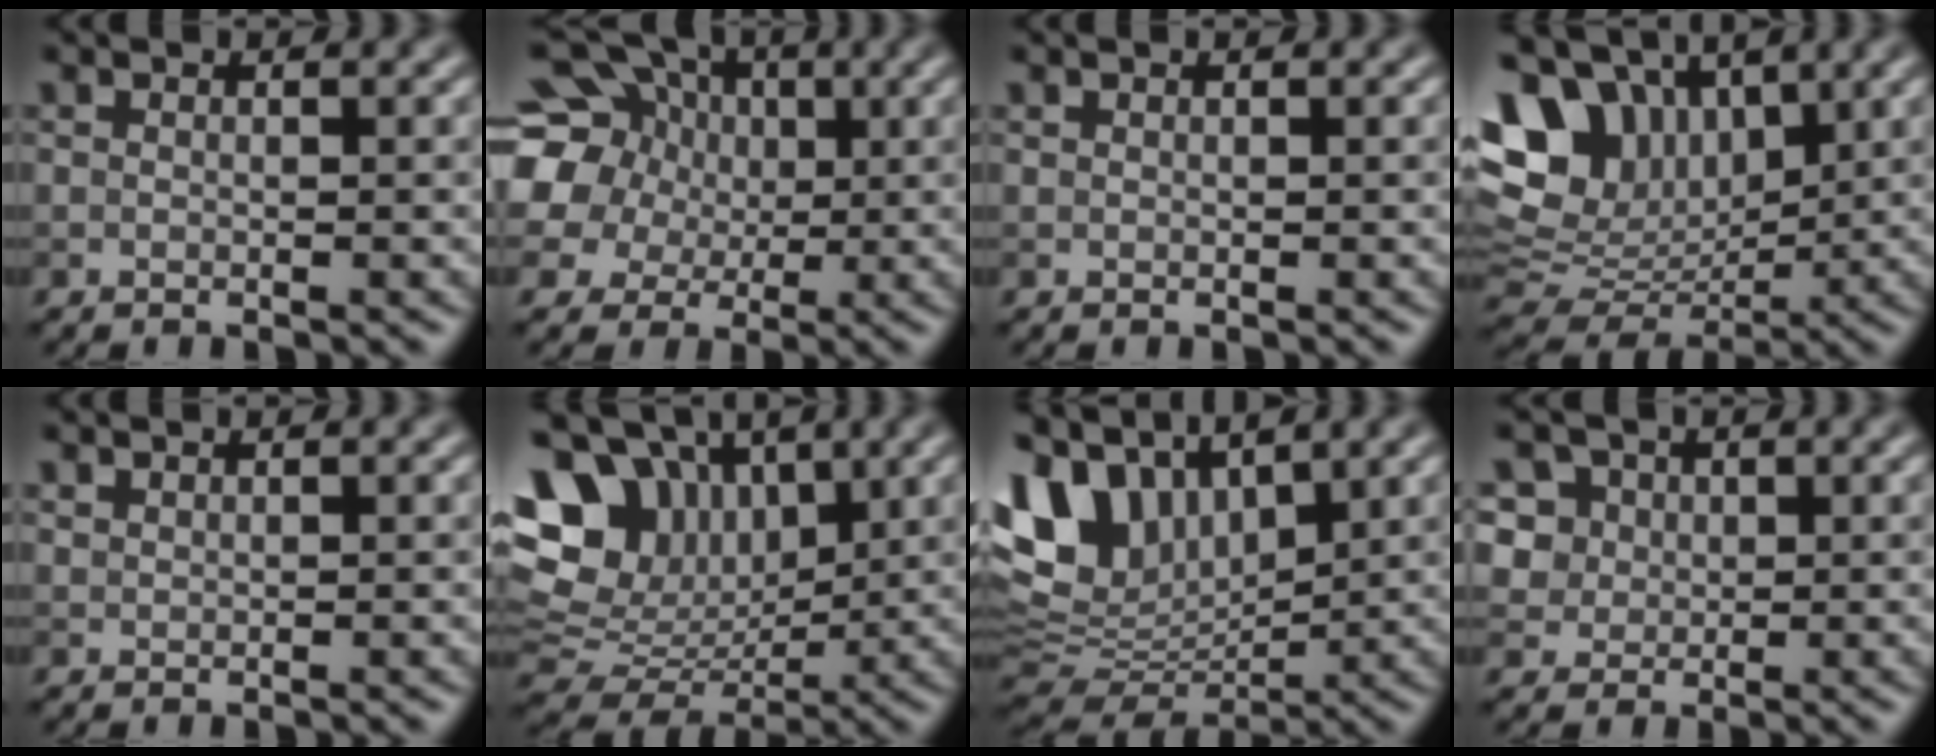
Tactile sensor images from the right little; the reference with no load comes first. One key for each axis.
{"total": 15.4, "fx": 4.9, "fy": 13.0, "fz": 6.7, "tx": -0.193, "ty": 0.042, "tz": 0.074}
{"total": 0.0}
{"total": 10.6, "fx": 4.5, "fy": 7.2, "fz": 6.4, "tx": -0.143, "ty": 0.015, "tz": 0.082}
{"total": 0.6, "fx": 0.6, "fy": 0.1, "fz": 0.1, "tx": -0.004, "ty": 0.000, "tz": 0.015}
{"total": 12.2, "fx": 4.5, "fy": 8.9, "fz": 7.0, "tx": -0.142, "ty": 0.025, "tz": 0.078}
{"total": 9.8, "fx": 4.8, "fy": 6.0, "fz": 6.1, "tx": -0.141, "ty": 0.012, "tz": 0.095}
{"total": 7.0, "fx": 3.3, "fy": 5.5, "fz": 2.8, "tx": -0.053, "ty": 0.017, "tz": 0.043}